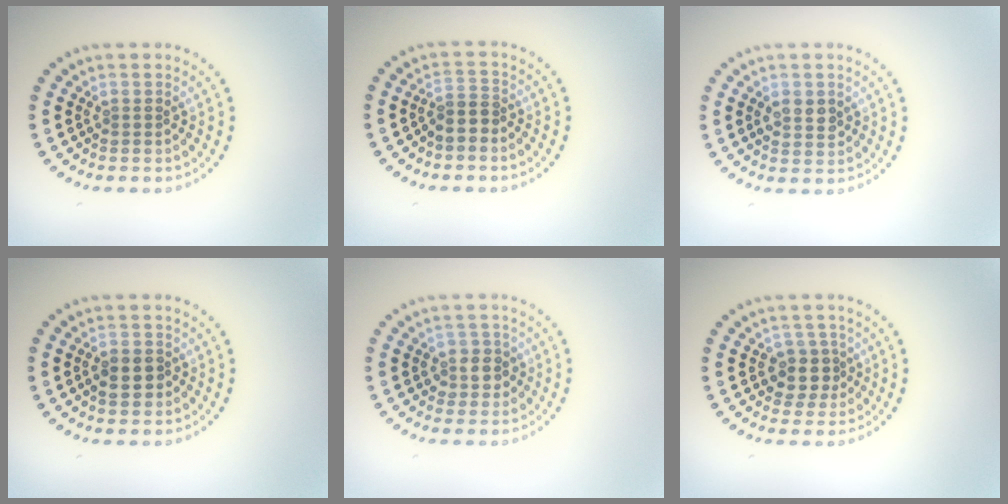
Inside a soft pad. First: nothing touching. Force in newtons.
{"total": 1.6, "press": 1.2, "slide": 1.0}
{"total": 2.1, "press": 2.0, "slide": 0.3}
{"total": 2.5, "press": 2.5, "slide": 0.6}
{"total": 2.2, "press": 1.9, "slide": 1.0}
{"total": 2.6, "press": 2.3, "slide": 1.2}